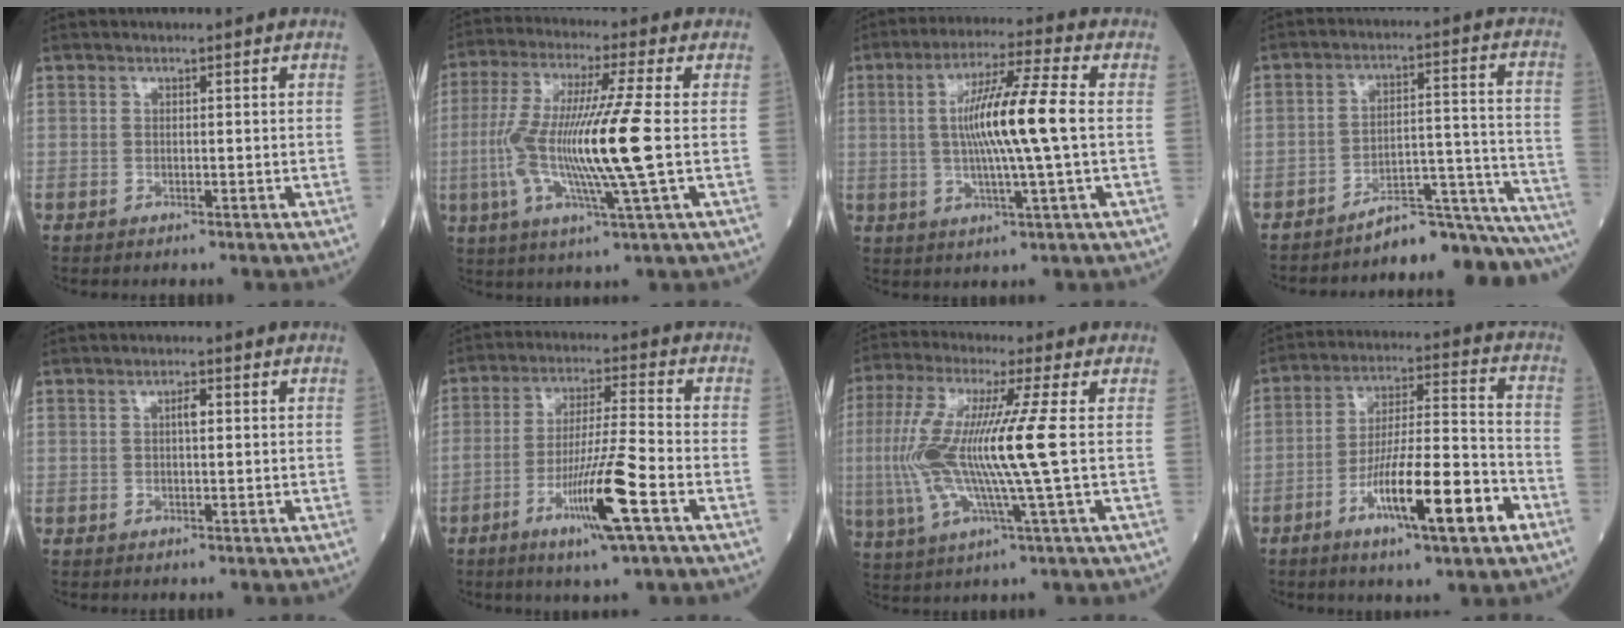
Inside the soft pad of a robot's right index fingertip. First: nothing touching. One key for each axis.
{"total": 14.2, "fx": -1.4, "fy": -0.8, "fz": 14.1, "tx": -0.284, "ty": -0.008, "tz": -0.034}
{"total": 11.8, "fx": 0.5, "fy": -0.5, "fz": 11.8, "tx": -0.217, "ty": 0.006, "tz": 0.006}
{"total": 16.1, "fx": -15.8, "fy": 0.6, "fz": 3.4, "tx": -0.006, "ty": 0.053, "tz": -0.213}
{"total": 1.5, "fx": 0.3, "fy": 0.4, "fz": 1.4, "tx": -0.025, "ty": 0.004, "tz": 0.003}
{"total": 11.0, "fx": -4.9, "fy": -0.5, "fz": 9.9, "tx": -0.184, "ty": -0.014, "tz": -0.091}
{"total": 13.9, "fx": 0.0, "fy": -0.4, "fz": 13.9, "tx": -0.300, "ty": -0.004, "tz": -0.009}
{"total": 14.4, "fx": -6.8, "fy": 1.5, "fz": 12.6, "tx": -0.220, "ty": -0.003, "tz": -0.114}